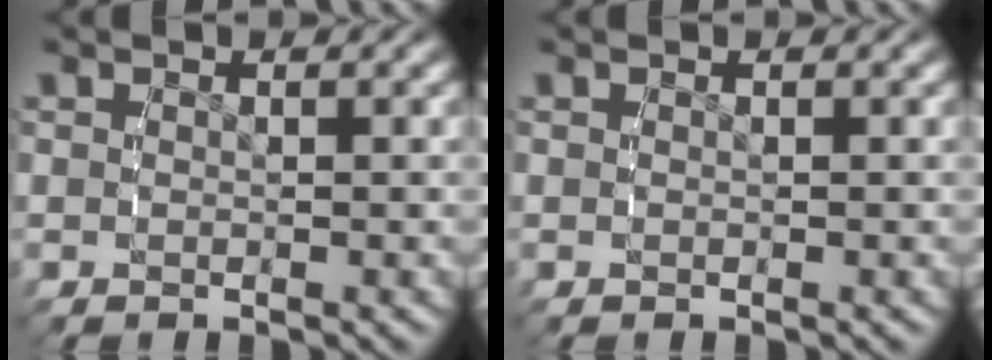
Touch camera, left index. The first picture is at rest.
{"total": 0.0}